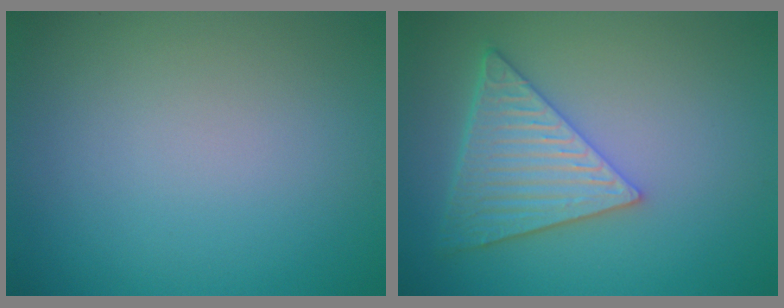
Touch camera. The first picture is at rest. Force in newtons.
{"total": 6.0, "press": 4.9, "slide": 3.4}